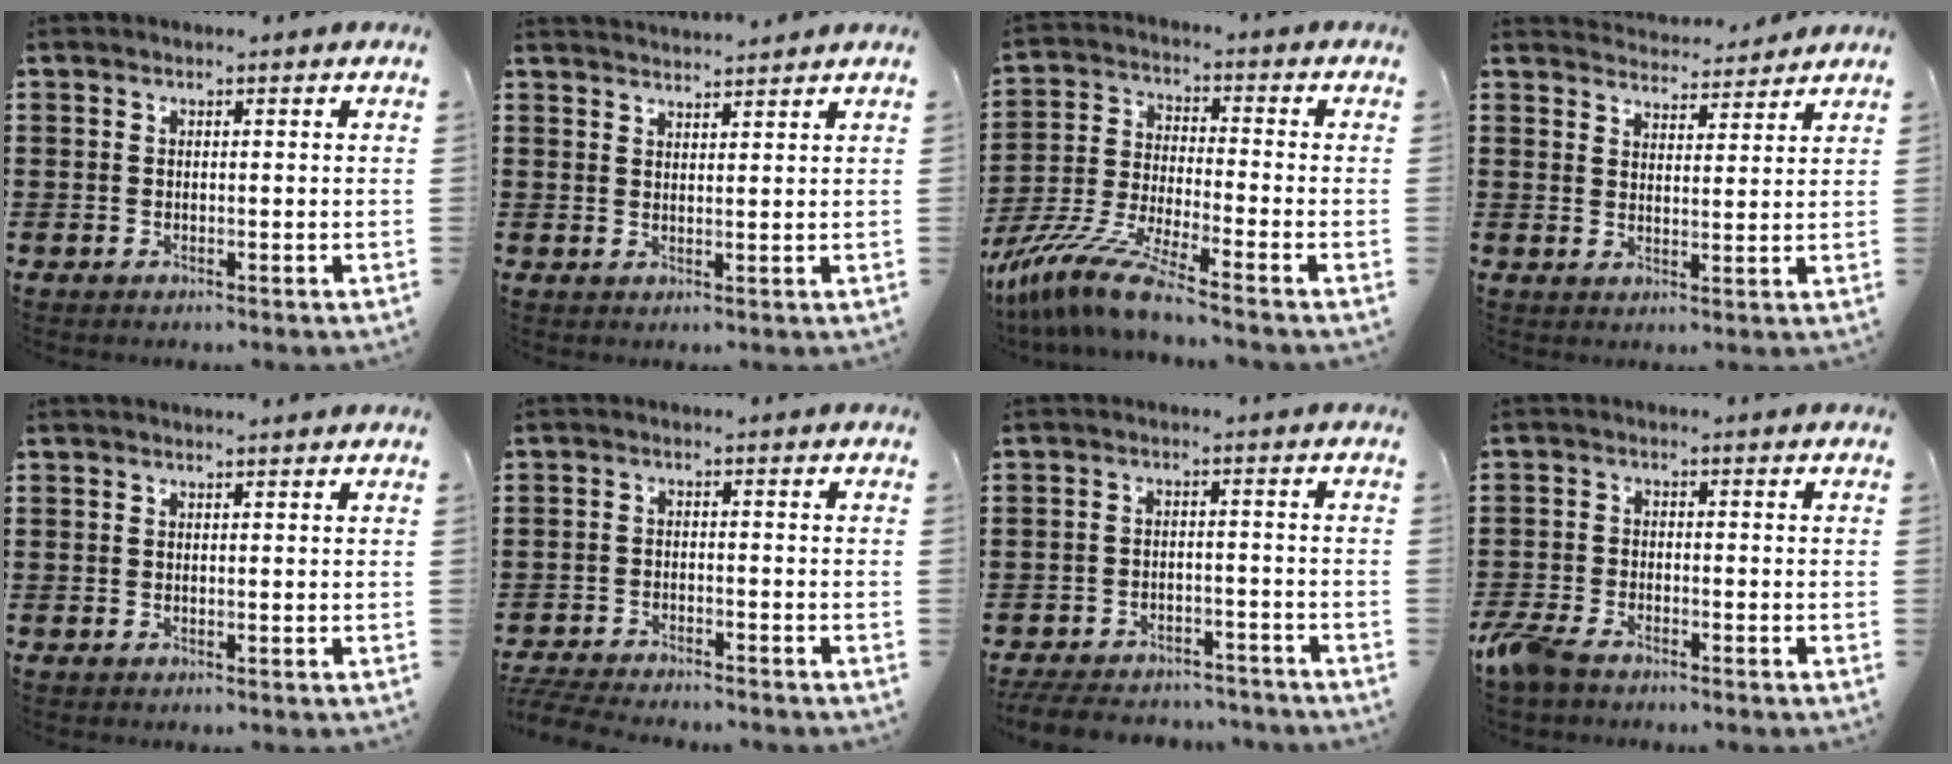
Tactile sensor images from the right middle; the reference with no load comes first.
{"total": 2.3, "force": [2.3, -0.1, 0.0], "torque": [-0.007, 0.000, 0.043]}
{"total": 9.8, "force": [-8.4, 0.1, 5.1], "torque": [-0.121, -0.009, -0.171]}
{"total": 3.7, "force": [3.6, 0.4, -0.4], "torque": [0.004, -0.023, 0.064]}
{"total": 0.6, "force": [0.6, 0.0, 0.1], "torque": [0.004, -0.004, 0.009]}
{"total": 4.1, "force": [-4.1, 0.1, 0.6], "torque": [-0.031, -0.004, -0.086]}
{"total": 4.7, "force": [-4.6, 0.6, 0.5], "torque": [-0.020, 0.007, -0.094]}
{"total": 3.9, "force": [-3.3, 1.1, 1.9], "torque": [-0.067, -0.010, -0.074]}